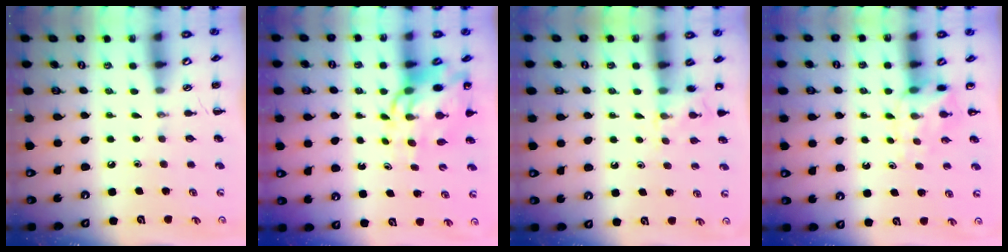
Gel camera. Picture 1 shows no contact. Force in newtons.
{"total": 11.2, "press": 10.7, "slide": 3.3}
{"total": 6.1, "press": 5.9, "slide": 1.6}
{"total": 5.9, "press": 5.8, "slide": 1.2}